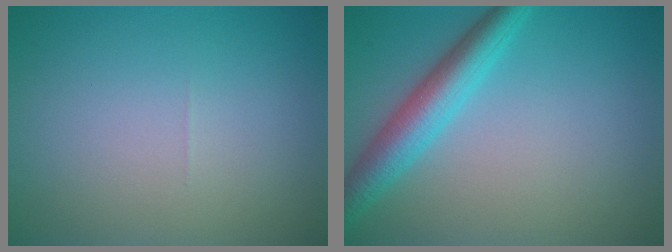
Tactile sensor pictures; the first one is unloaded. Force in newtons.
{"total": 4.6, "press": 4.5, "slide": 0.2}